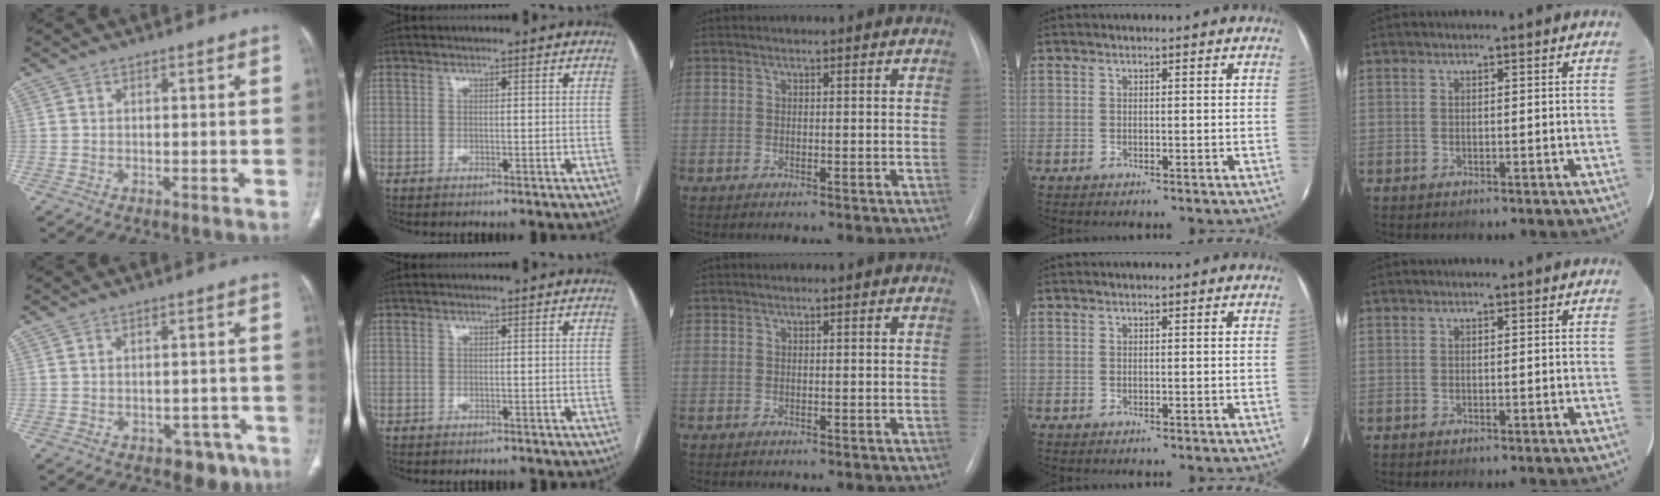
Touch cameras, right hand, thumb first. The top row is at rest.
{"thumb": {"total": 5.3, "force": [-3.4, 3.5, 2.1], "torque": [-0.006, 0.025, -0.040]}, "index": {"total": 1.0, "force": [-0.8, 0.6, -0.1], "torque": [-0.002, 0.004, -0.011]}}